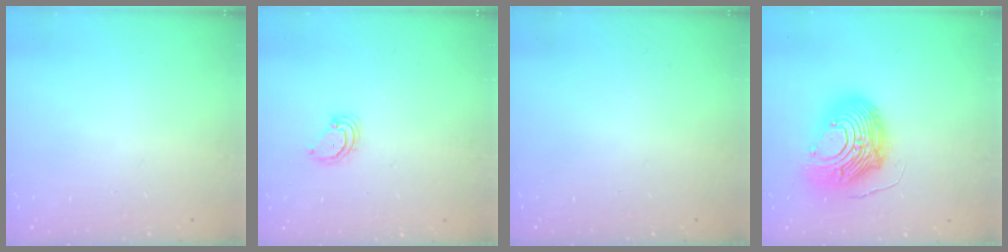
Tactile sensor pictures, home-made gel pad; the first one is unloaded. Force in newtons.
{"total": 3.1, "press": 3.1, "slide": 0.3}
{"total": 0.0}
{"total": 21.5, "press": 21.4, "slide": 2.2}